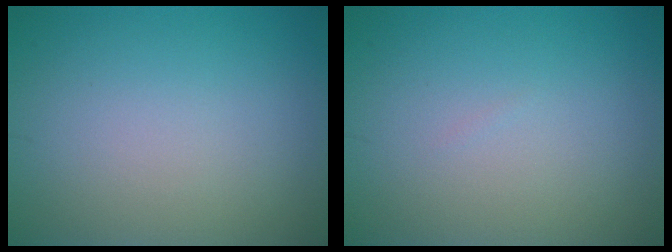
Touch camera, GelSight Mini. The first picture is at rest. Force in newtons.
{"total": 0.0}